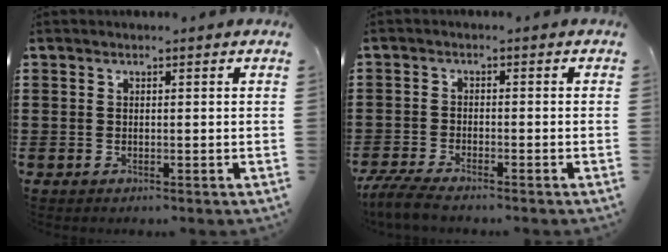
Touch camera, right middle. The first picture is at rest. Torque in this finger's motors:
{"motor_torque": [2.14, 0.00, 0.17, 0.08]}